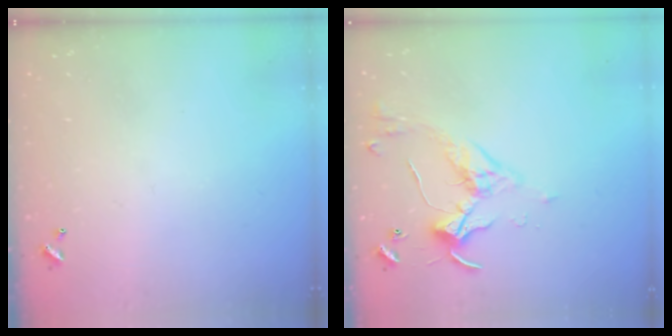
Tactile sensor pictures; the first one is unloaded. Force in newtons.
{"total": 3.7, "press": 3.7, "slide": 0.5}